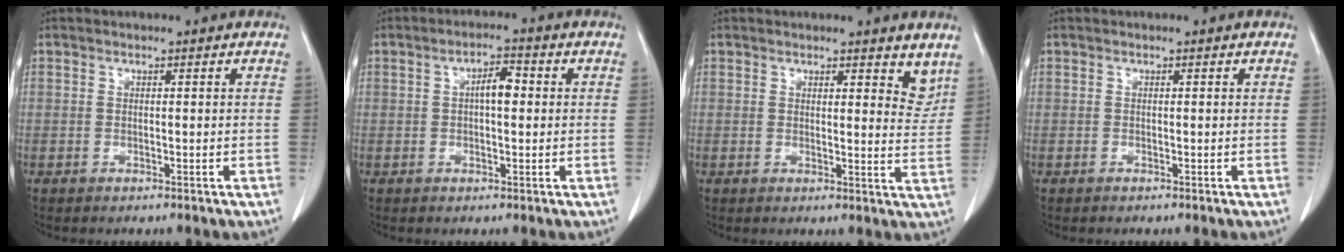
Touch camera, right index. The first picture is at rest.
{"total": 3.8, "force": [0.4, 1.3, 3.6], "torque": [-0.061, 0.010, 0.004]}
{"total": 4.1, "force": [3.3, 1.2, 2.2], "torque": [-0.017, -0.024, 0.031]}
{"total": 0.0}